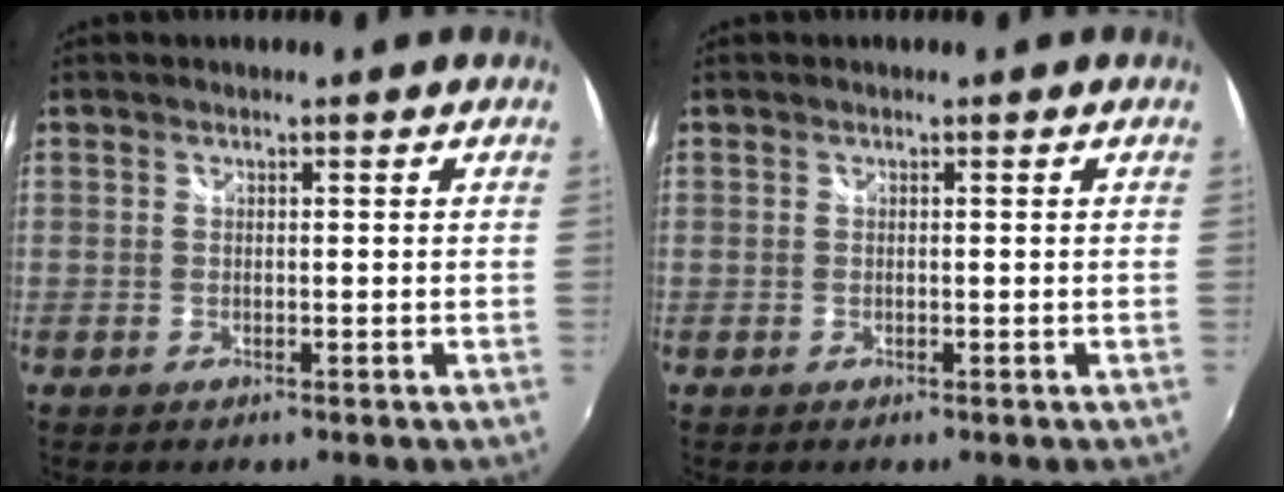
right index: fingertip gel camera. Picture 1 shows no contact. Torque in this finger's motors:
{"motor_torque": [-0.04, 0.04, 0.02, 0.00]}